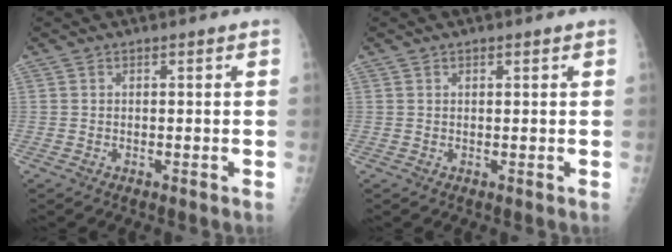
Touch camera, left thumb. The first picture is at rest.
{"total": 0.6, "force": [0.4, 0.3, 0.4], "torque": [-0.006, -0.002, 0.006]}